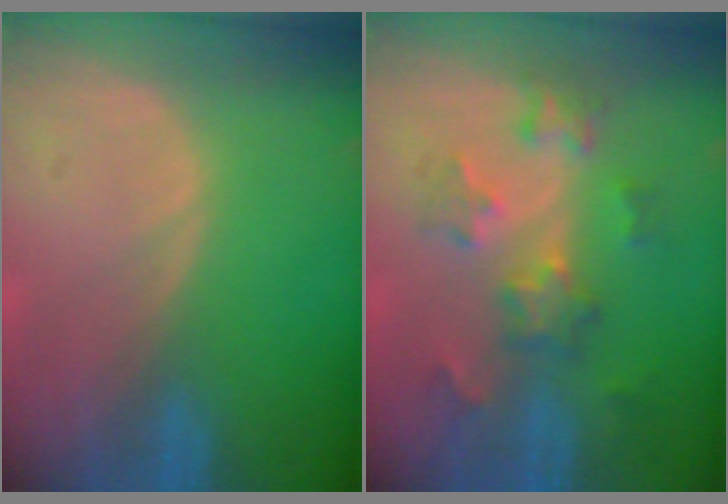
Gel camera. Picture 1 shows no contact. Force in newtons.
{"total": 6.5, "press": 6.3, "slide": 1.8}